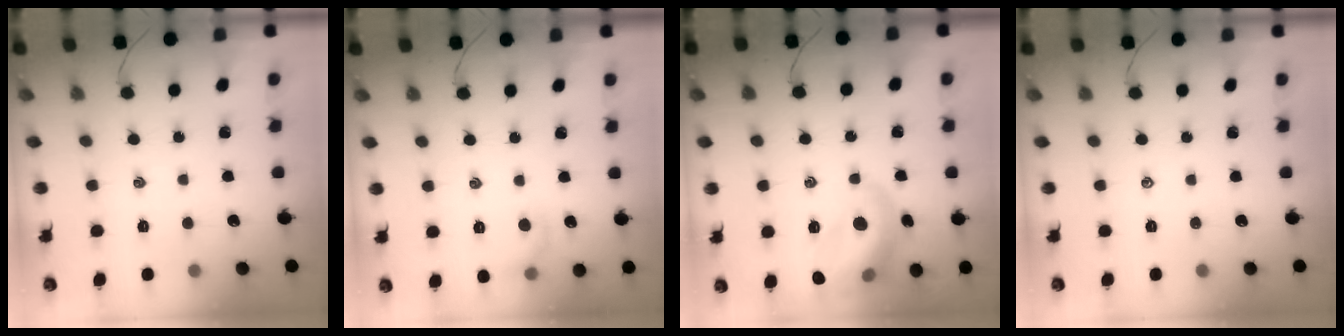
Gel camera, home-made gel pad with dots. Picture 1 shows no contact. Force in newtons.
{"total": 6.6, "press": 6.5, "slide": 1.4}
{"total": 14.4, "press": 14.3, "slide": 1.6}
{"total": 0.0}